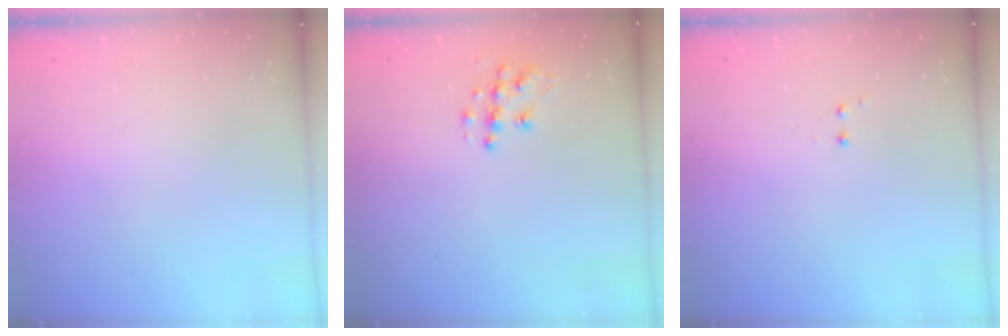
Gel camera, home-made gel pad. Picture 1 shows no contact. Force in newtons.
{"total": 9.9, "press": 9.9, "slide": 0.7}
{"total": 1.2, "press": 1.0, "slide": 0.6}